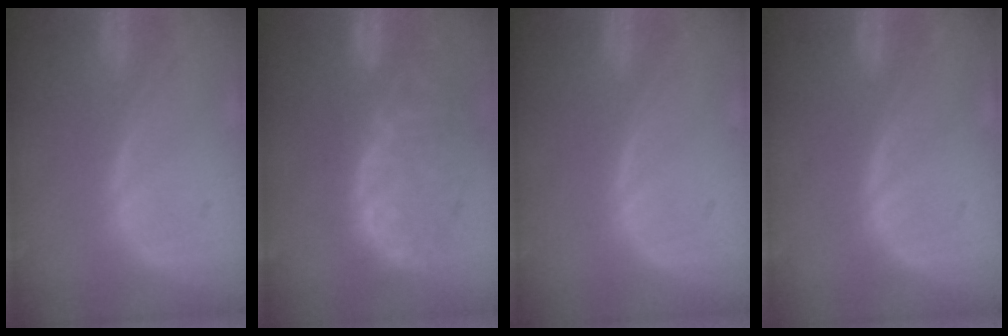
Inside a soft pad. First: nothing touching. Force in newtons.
{"total": 11.2, "press": 9.6, "slide": 5.7}
{"total": 0.0}
{"total": 0.0}